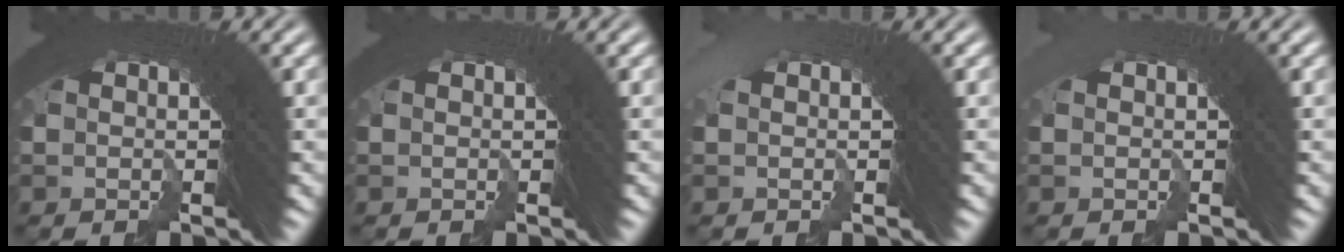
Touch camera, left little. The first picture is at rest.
{"total": 0.0}
{"total": 5.2, "force": [-1.1, -3.5, -3.7], "torque": [0.049, -0.012, -0.011]}
{"total": 4.3, "force": [-1.0, -2.8, -3.1], "torque": [0.048, -0.011, -0.010]}